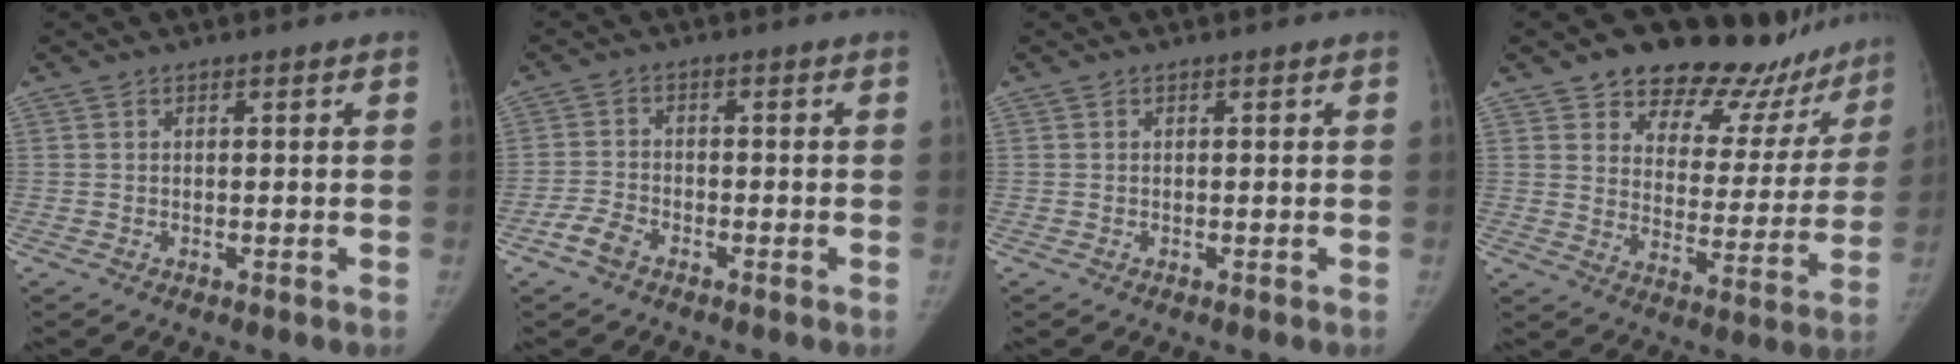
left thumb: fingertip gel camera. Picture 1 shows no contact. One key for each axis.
{"total": 3.9, "fx": -2.7, "fy": 2.1, "fz": 1.9, "tx": -0.039, "ty": 0.015, "tz": -0.054}
{"total": 0.0}
{"total": 21.4, "fx": 17.4, "fy": 10.5, "fz": 6.7, "tx": -0.029, "ty": -0.097, "tz": 0.224}